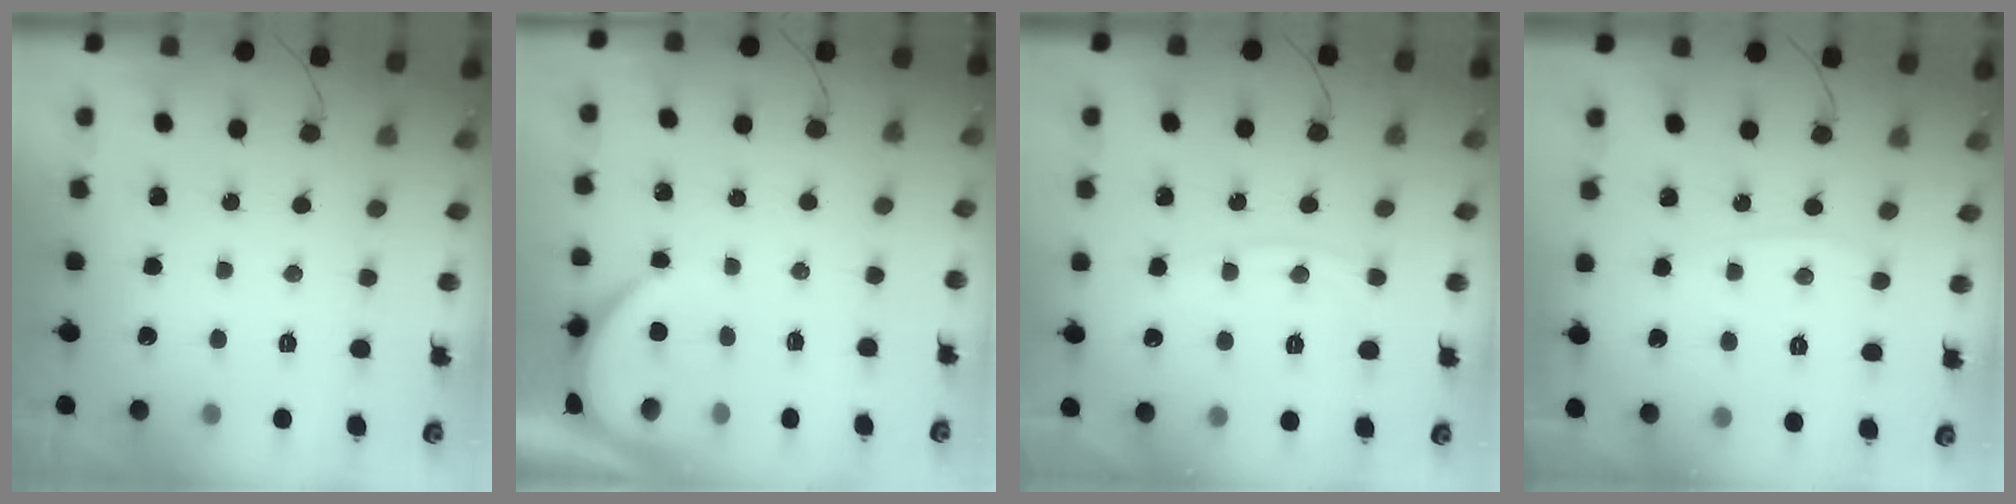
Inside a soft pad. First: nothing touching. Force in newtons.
{"total": 3.9, "press": 3.9, "slide": 0.5}
{"total": 6.7, "press": 6.7, "slide": 1.0}
{"total": 3.5, "press": 3.5, "slide": 0.1}